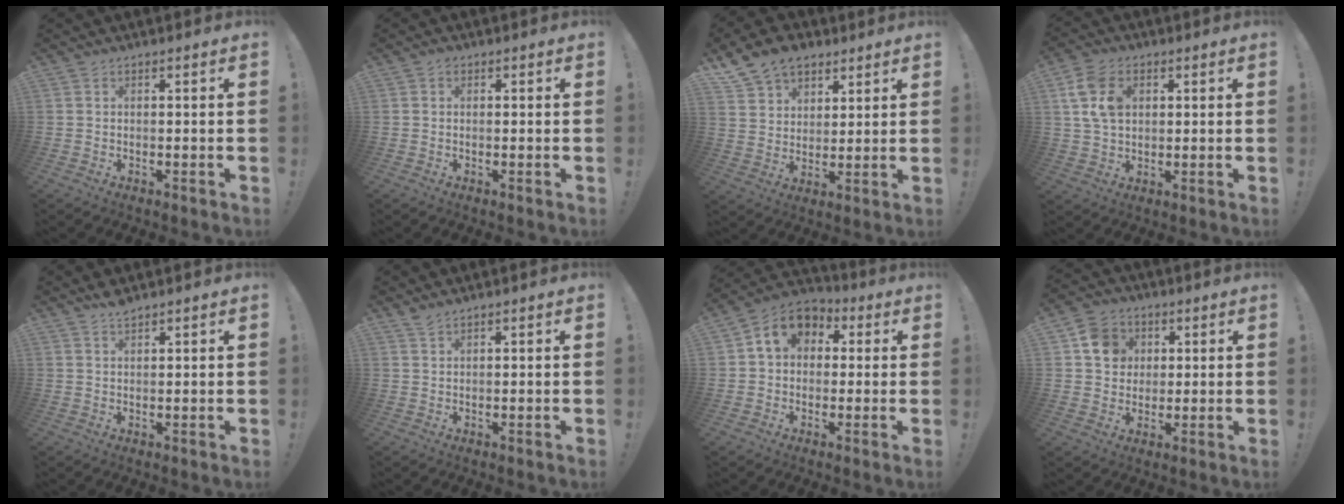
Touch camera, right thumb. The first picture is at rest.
{"total": 0.7, "force": [0.2, 0.5, 0.4], "torque": [-0.001, 0.000, 0.001]}
{"total": 11.1, "force": [7.4, 7.6, 3.2], "torque": [-0.062, -0.043, 0.147]}
{"total": 10.8, "force": [3.2, 7.4, 7.2], "torque": [-0.130, 0.000, 0.065]}
{"total": 2.4, "force": [2.2, 0.4, 0.9], "torque": [-0.004, -0.017, 0.037]}
{"total": 1.8, "force": [1.6, 0.3, 0.8], "torque": [-0.009, -0.008, 0.028]}
{"total": 9.8, "force": [2.7, 7.7, 5.5], "torque": [-0.086, 0.005, 0.057]}
{"total": 9.8, "force": [3.2, 8.7, 3.2], "torque": [-0.032, -0.014, 0.065]}